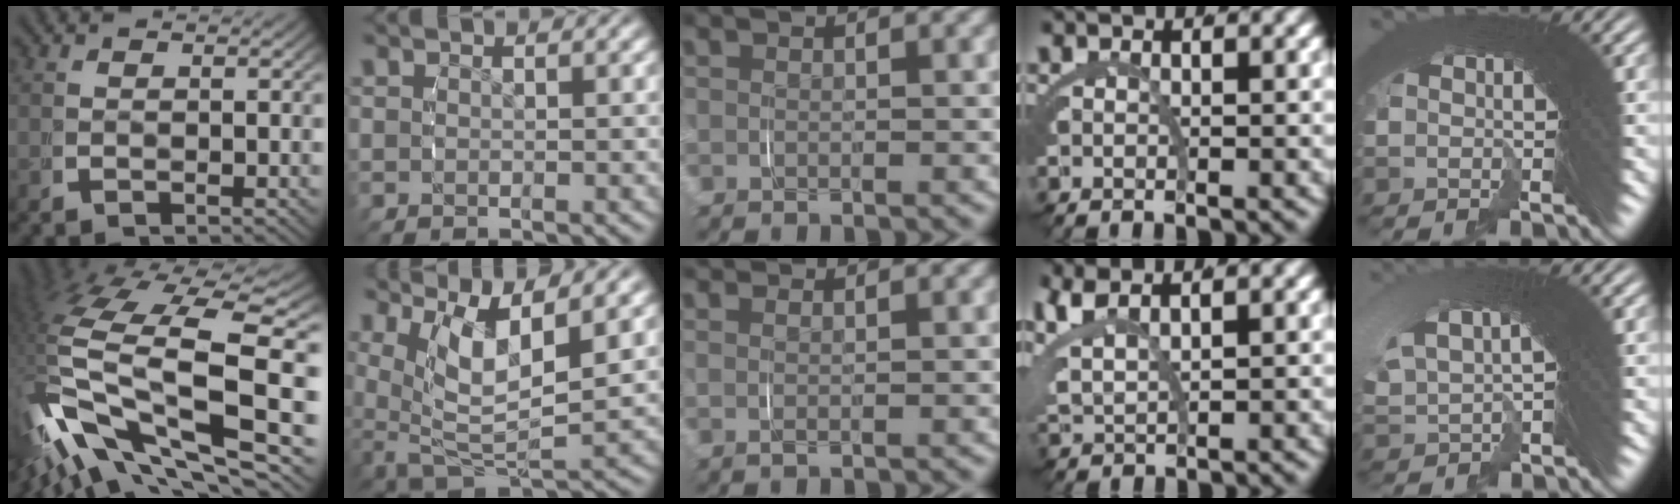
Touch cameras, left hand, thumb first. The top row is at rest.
{"thumb": {"total": 18.3, "force": [-0.1, 9.6, 15.6], "torque": [-0.346, -0.047, 0.037]}, "index": {"total": 7.1, "force": [-0.1, 4.4, 5.5], "torque": [-0.124, -0.046, 0.023]}, "middle": {"total": 1.2, "force": [1.0, 0.2, 0.6], "torque": [-0.011, 0.003, 0.017]}, "ring": {"total": 3.3, "force": [3.0, 0.7, 1.1], "torque": [-0.036, 0.007, 0.061]}, "little": {"total": 3.1, "force": [2.9, 0.8, 0.2], "torque": [0.003, 0.021, 0.048]}}